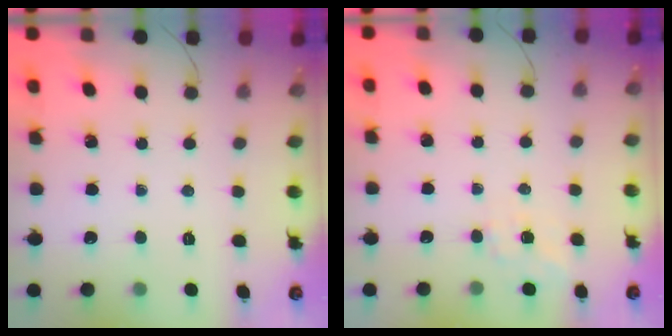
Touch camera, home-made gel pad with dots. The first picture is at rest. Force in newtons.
{"total": 4.1, "press": 3.7, "slide": 1.7}